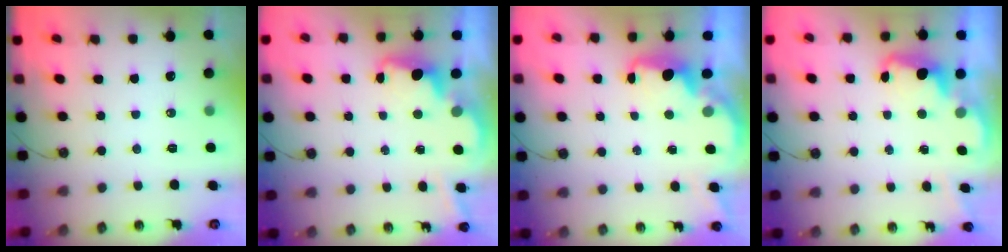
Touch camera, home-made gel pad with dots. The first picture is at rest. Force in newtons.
{"total": 3.5, "press": 3.4, "slide": 0.8}
{"total": 2.2, "press": 2.1, "slide": 0.8}
{"total": 2.2, "press": 2.1, "slide": 0.7}